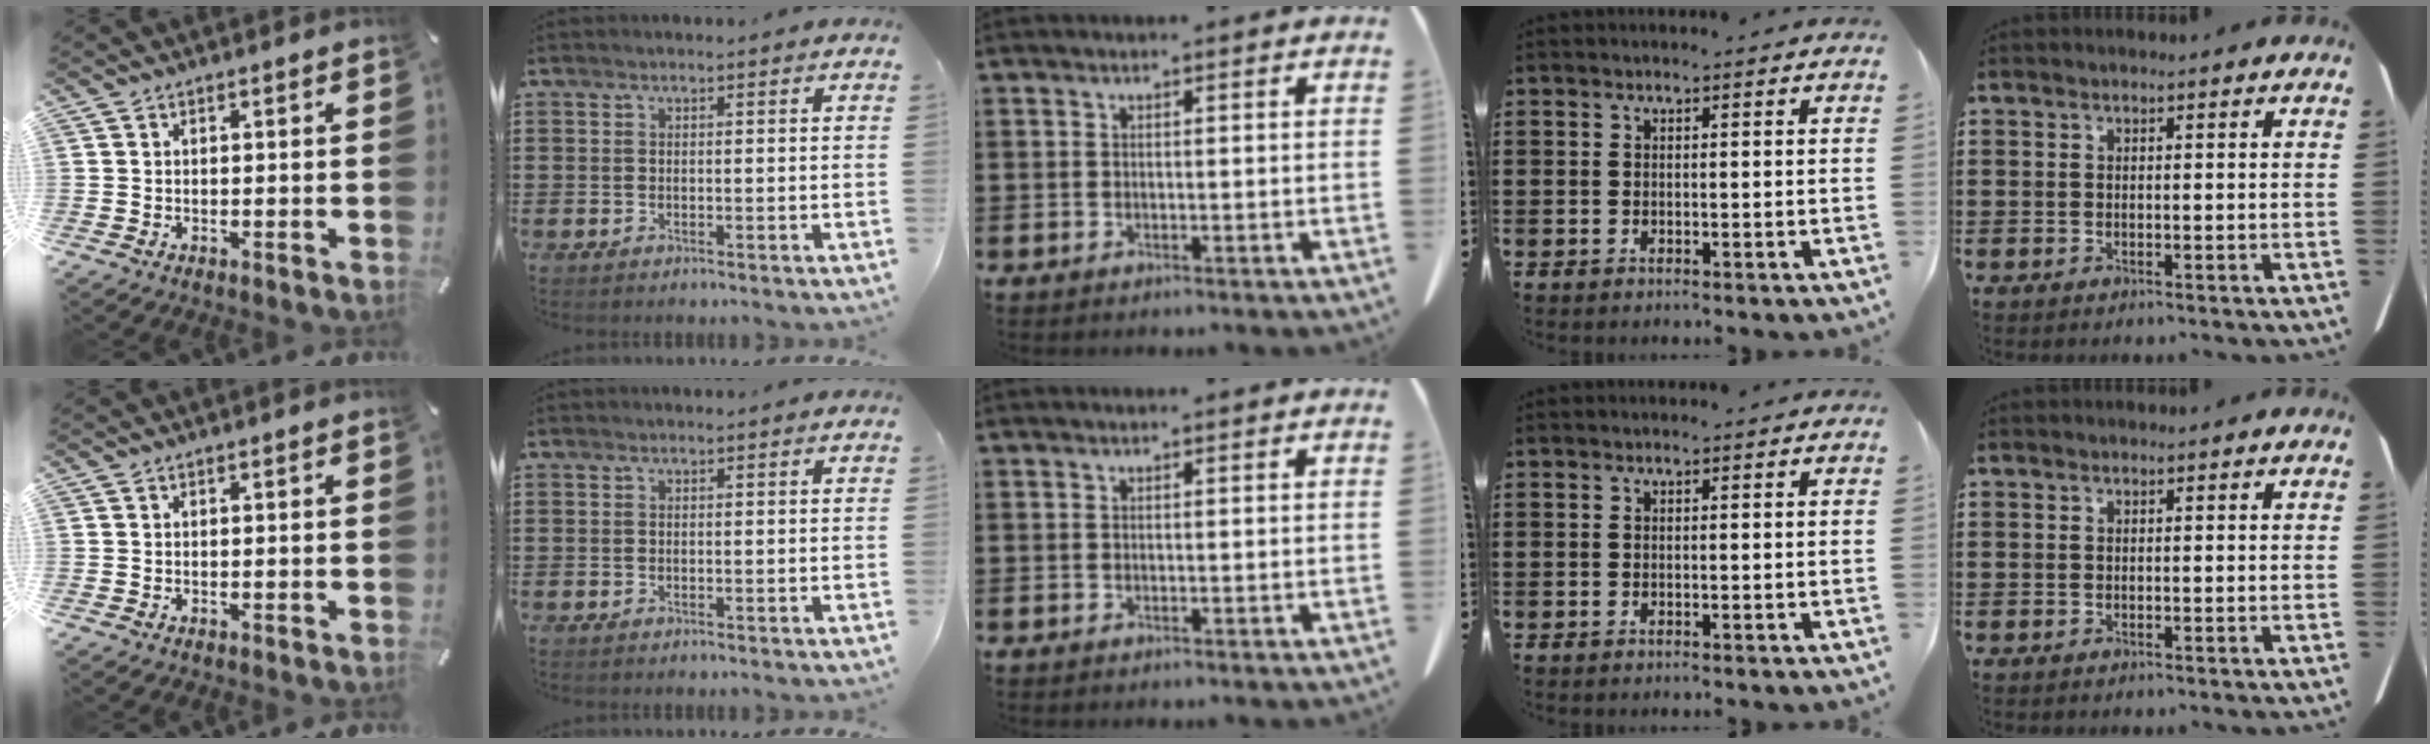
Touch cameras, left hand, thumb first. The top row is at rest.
{}